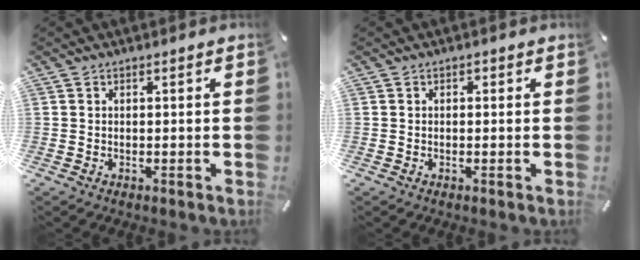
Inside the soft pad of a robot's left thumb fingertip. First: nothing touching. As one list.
[{"total": 0.6, "force": [0.0, 0.5, 0.3], "torque": [-0.005, 0.004, -0.001]}]